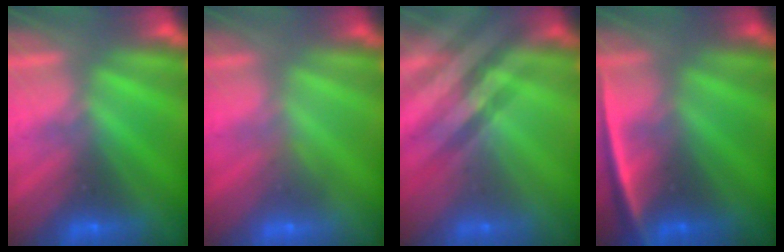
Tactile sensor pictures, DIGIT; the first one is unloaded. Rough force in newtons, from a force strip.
{"total": 2.8}
{"total": 2.4}
{"total": 2.3}